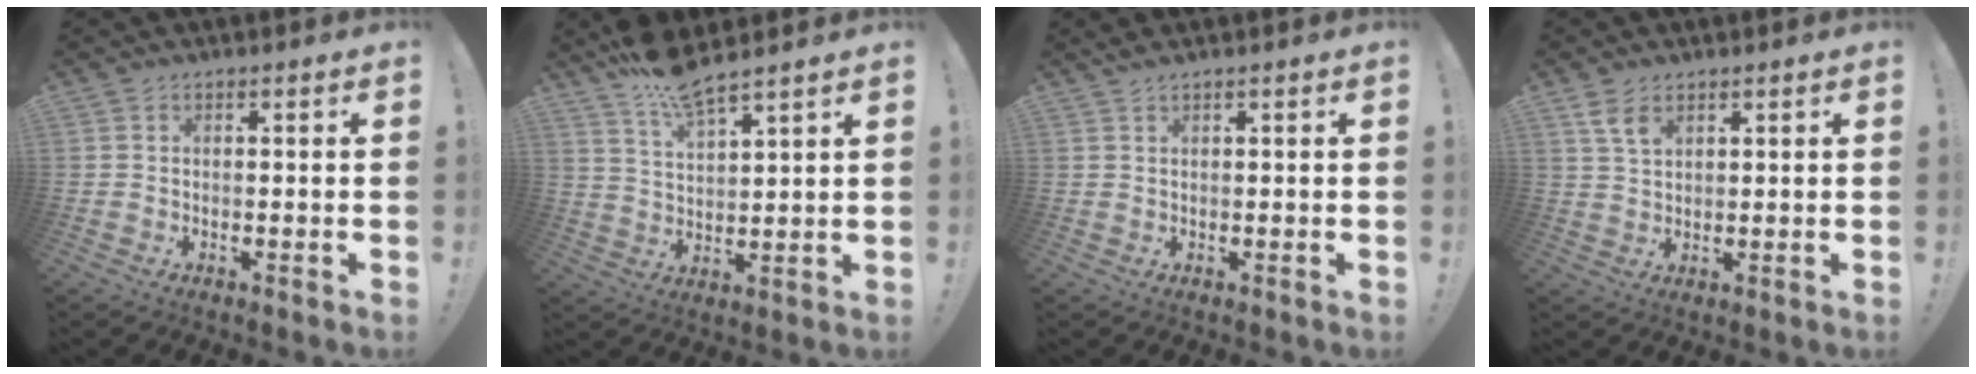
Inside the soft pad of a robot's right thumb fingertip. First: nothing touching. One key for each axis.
{"total": 9.0, "fx": 7.7, "fy": 1.4, "fz": 4.5, "tx": -0.085, "ty": -0.043, "tz": 0.138}
{"total": 1.4, "fx": 1.2, "fy": -0.1, "fz": 0.5, "tx": -0.014, "ty": 0.000, "tz": 0.023}
{"total": 5.0, "fx": 3.0, "fy": 2.6, "fz": 3.1, "tx": -0.052, "ty": -0.010, "tz": 0.055}